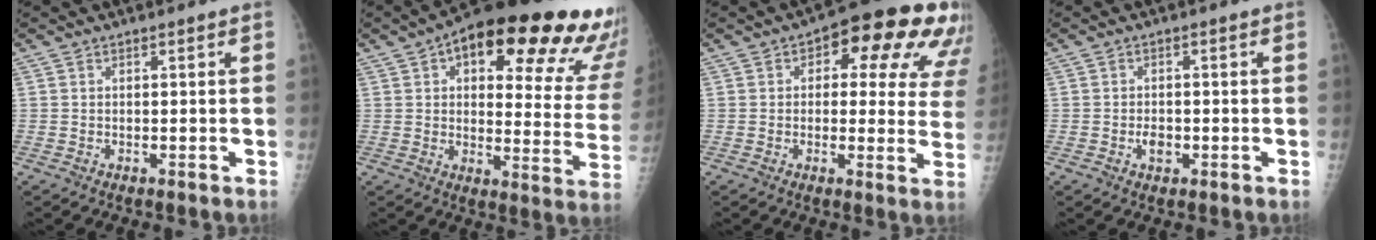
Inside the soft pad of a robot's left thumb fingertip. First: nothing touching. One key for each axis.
{"total": 28.3, "fx": 16.3, "fy": 9.3, "fz": 21.2, "tx": -0.233, "ty": -0.034, "tz": 0.209}
{"total": 17.6, "fx": 7.6, "fy": 8.6, "fz": 13.3, "tx": -0.113, "ty": 0.001, "tz": 0.081}
{"total": 2.3, "fx": -0.8, "fy": 1.6, "fz": 1.5, "tx": -0.016, "ty": 0.004, "tz": -0.012}